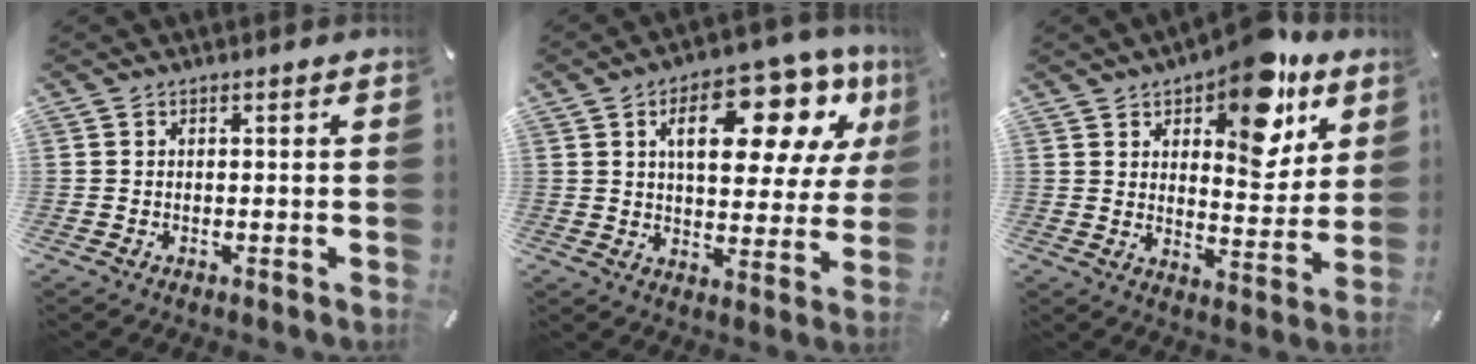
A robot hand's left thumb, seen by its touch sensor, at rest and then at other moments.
{"total": 19.0, "force": [9.3, 9.1, 14.0], "torque": [-0.196, -0.040, 0.146]}
{"total": 16.3, "force": [10.1, 8.0, 10.0], "torque": [-0.125, -0.066, 0.170]}